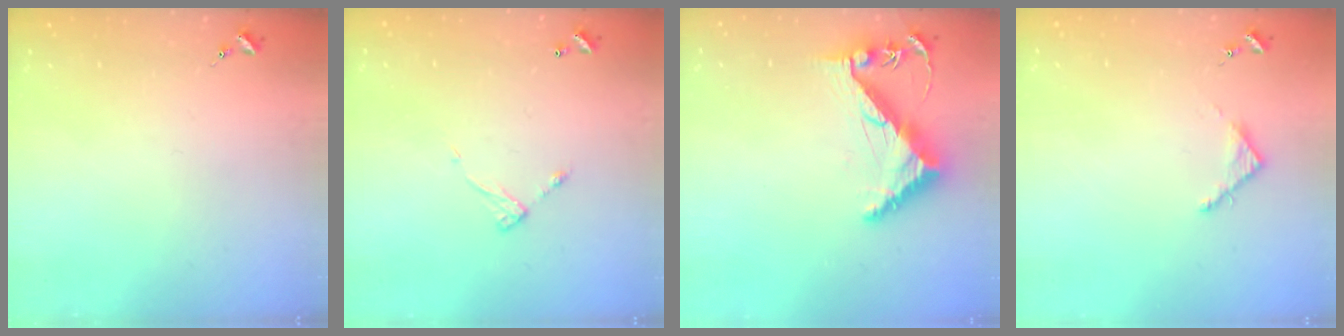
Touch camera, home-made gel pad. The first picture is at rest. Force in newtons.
{"total": 6.4, "press": 6.4, "slide": 0.4}
{"total": 8.7, "press": 8.6, "slide": 0.9}
{"total": 3.5, "press": 3.5, "slide": 0.3}